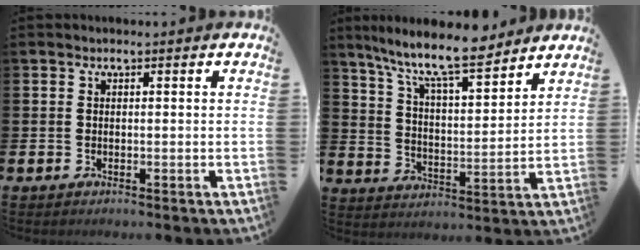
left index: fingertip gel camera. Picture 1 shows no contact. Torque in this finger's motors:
{"motor_torque": [0.95, -1.19, 1.00, 0.21]}